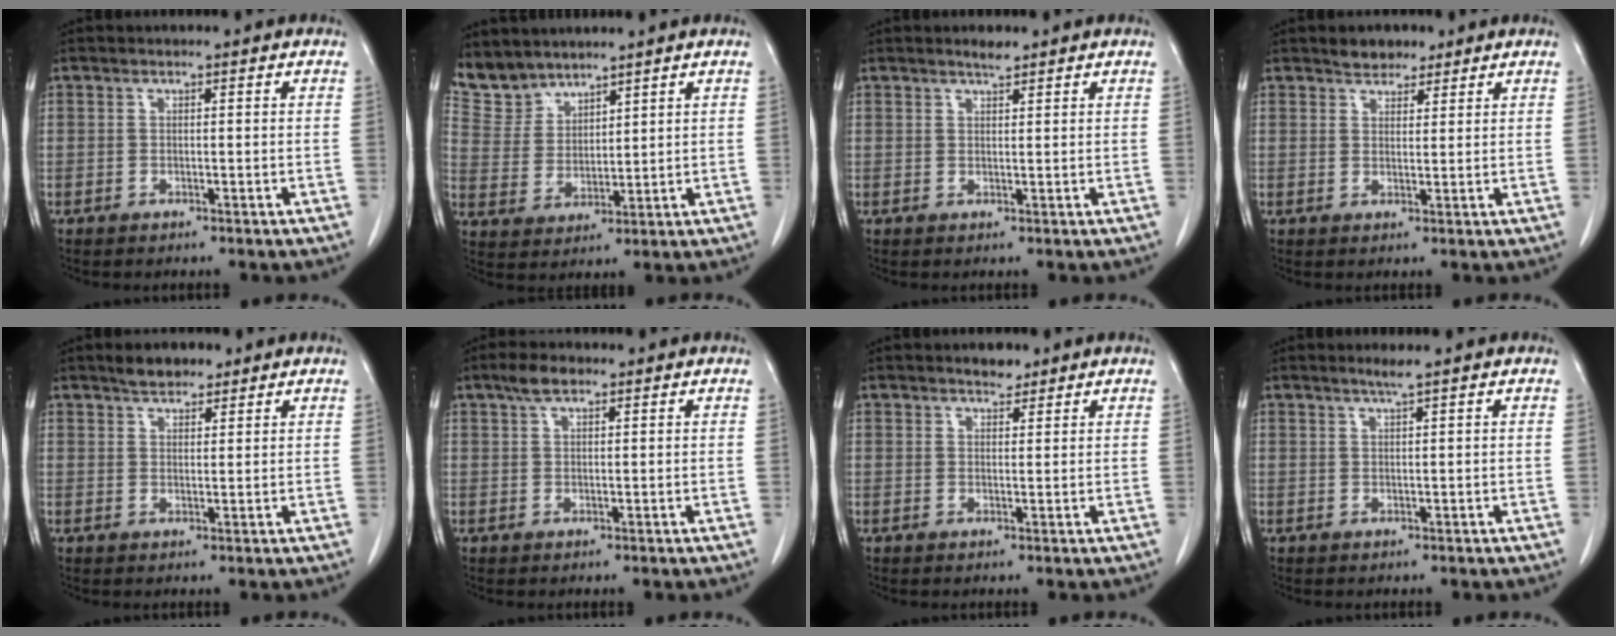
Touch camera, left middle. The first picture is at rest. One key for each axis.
{"total": 5.9, "fx": 5.6, "fy": 2.0, "fz": 0.0, "tx": -0.009, "ty": 0.008, "tz": 0.130}
{"total": 1.6, "fx": 1.4, "fy": 0.2, "fz": 0.7, "tx": -0.019, "ty": -0.001, "tz": 0.027}
{"total": 3.3, "fx": 2.7, "fy": 1.7, "fz": 0.9, "tx": -0.017, "ty": 0.007, "tz": 0.042}
{"total": 3.7, "fx": 3.0, "fy": 1.5, "fz": 1.6, "tx": -0.031, "ty": 0.008, "tz": 0.050}
{"total": 2.9, "fx": 2.0, "fy": 1.1, "fz": 1.8, "tx": -0.038, "ty": 0.008, "tz": 0.037}
{"total": 2.1, "fx": 1.8, "fy": 0.8, "fz": 0.7, "tx": -0.015, "ty": -0.001, "tz": 0.027}
{"total": 1.6, "fx": 1.2, "fy": -0.6, "fz": 0.9, "tx": -0.023, "ty": -0.006, "tz": 0.026}